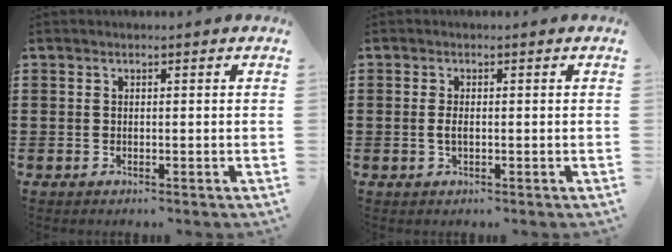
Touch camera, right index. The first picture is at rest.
{"total": 1.5, "force": [-0.2, 0.6, 1.3], "torque": [-0.033, 0.001, -0.007]}